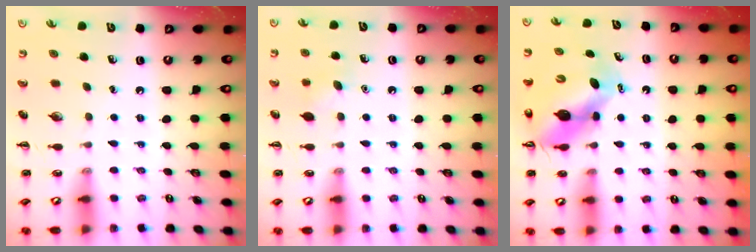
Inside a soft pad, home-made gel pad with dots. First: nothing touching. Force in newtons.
{"total": 4.7, "press": 4.5, "slide": 1.2}
{"total": 10.0, "press": 9.6, "slide": 2.7}